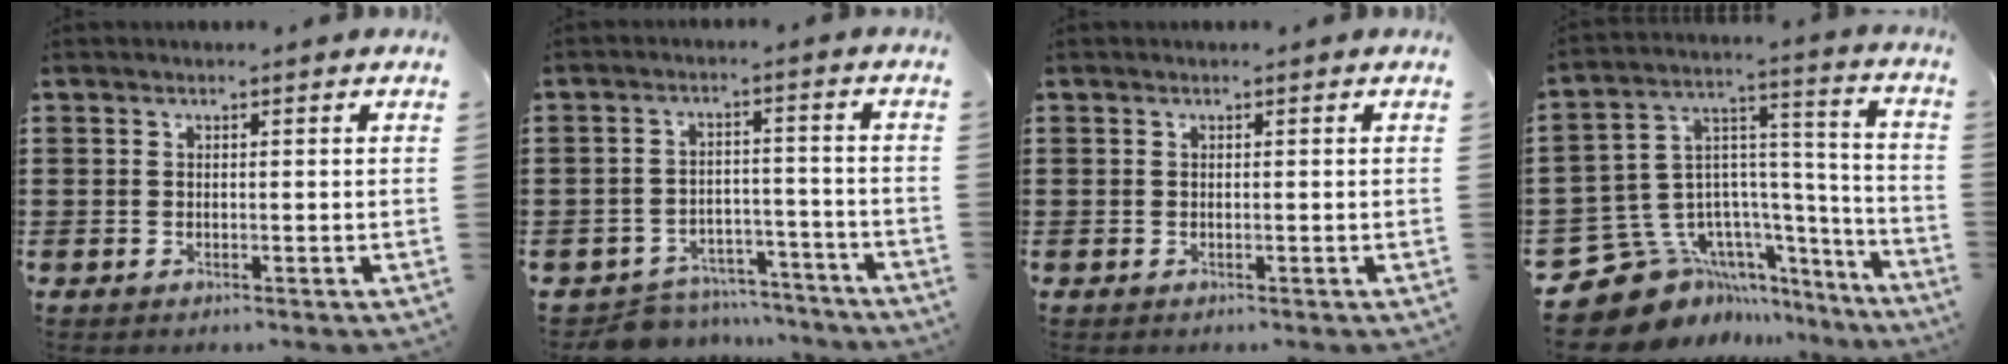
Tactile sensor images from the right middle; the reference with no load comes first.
{"total": 6.5, "force": [-6.4, 1.3, 0.5], "torque": [-0.011, 0.019, -0.126]}
{"total": 0.0}
{"total": 11.2, "force": [-8.1, 7.4, 2.6], "torque": [-0.104, -0.007, -0.145]}